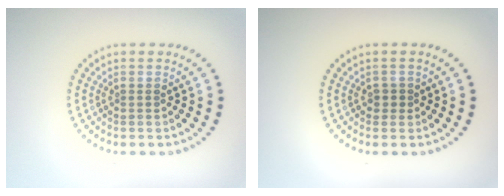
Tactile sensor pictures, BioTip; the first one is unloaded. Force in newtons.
{"total": 1.0, "press": 0.9, "slide": 0.4}